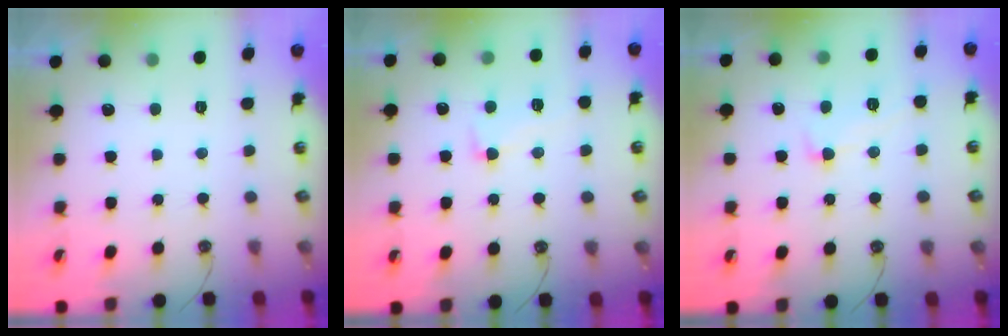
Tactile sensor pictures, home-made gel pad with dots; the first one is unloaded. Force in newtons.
{"total": 1.8, "press": 0.0, "slide": 1.8}
{"total": 0.9, "press": 0.2, "slide": 0.9}